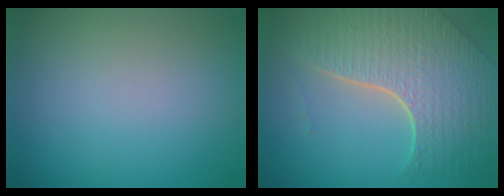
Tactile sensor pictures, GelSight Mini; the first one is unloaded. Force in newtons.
{"total": 7.6, "press": 5.3, "slide": 5.5}